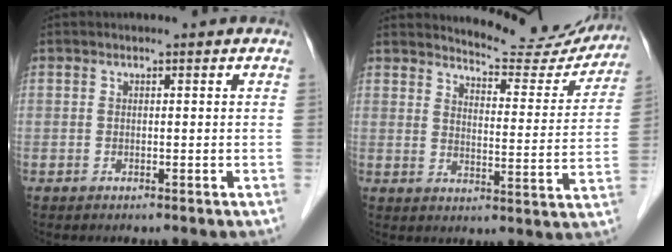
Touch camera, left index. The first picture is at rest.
{"total": 13.8, "force": [13.4, 2.4, 2.2], "torque": [-0.020, -0.043, 0.156]}